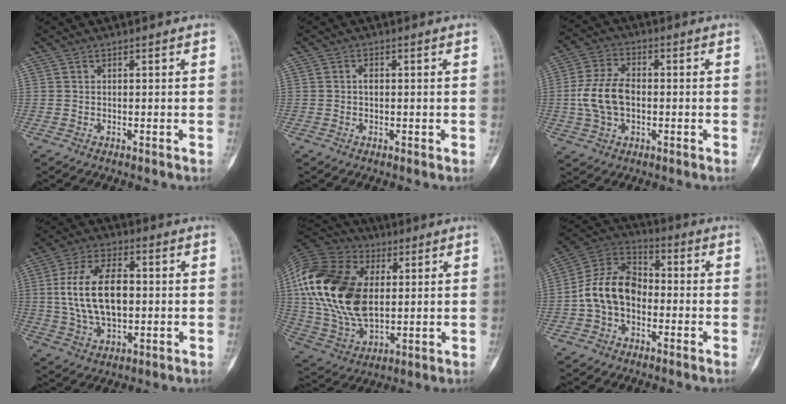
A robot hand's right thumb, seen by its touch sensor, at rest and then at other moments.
{"total": 1.4, "force": [0.0, 0.9, 1.1], "torque": [-0.016, 0.002, -0.004]}
{"total": 9.8, "force": [-0.8, 6.2, 7.6], "torque": [-0.150, 0.017, -0.018]}
{"total": 15.4, "force": [0.8, 8.7, 12.6], "torque": [-0.224, 0.013, 0.015]}
{"total": 26.6, "force": [4.0, 16.6, 20.3], "torque": [-0.412, -0.014, 0.072]}
{"total": 12.7, "force": [-2.0, 9.1, 8.7], "torque": [-0.147, 0.042, -0.051]}